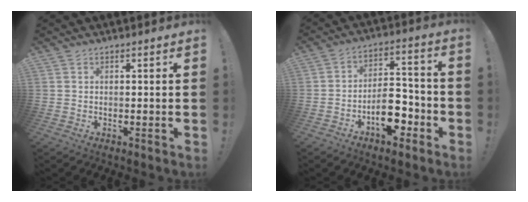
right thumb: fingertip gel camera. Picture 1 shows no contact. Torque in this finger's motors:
{"motor_torque": [0.59, 0.61, 1.01, -1.07, 0.00]}